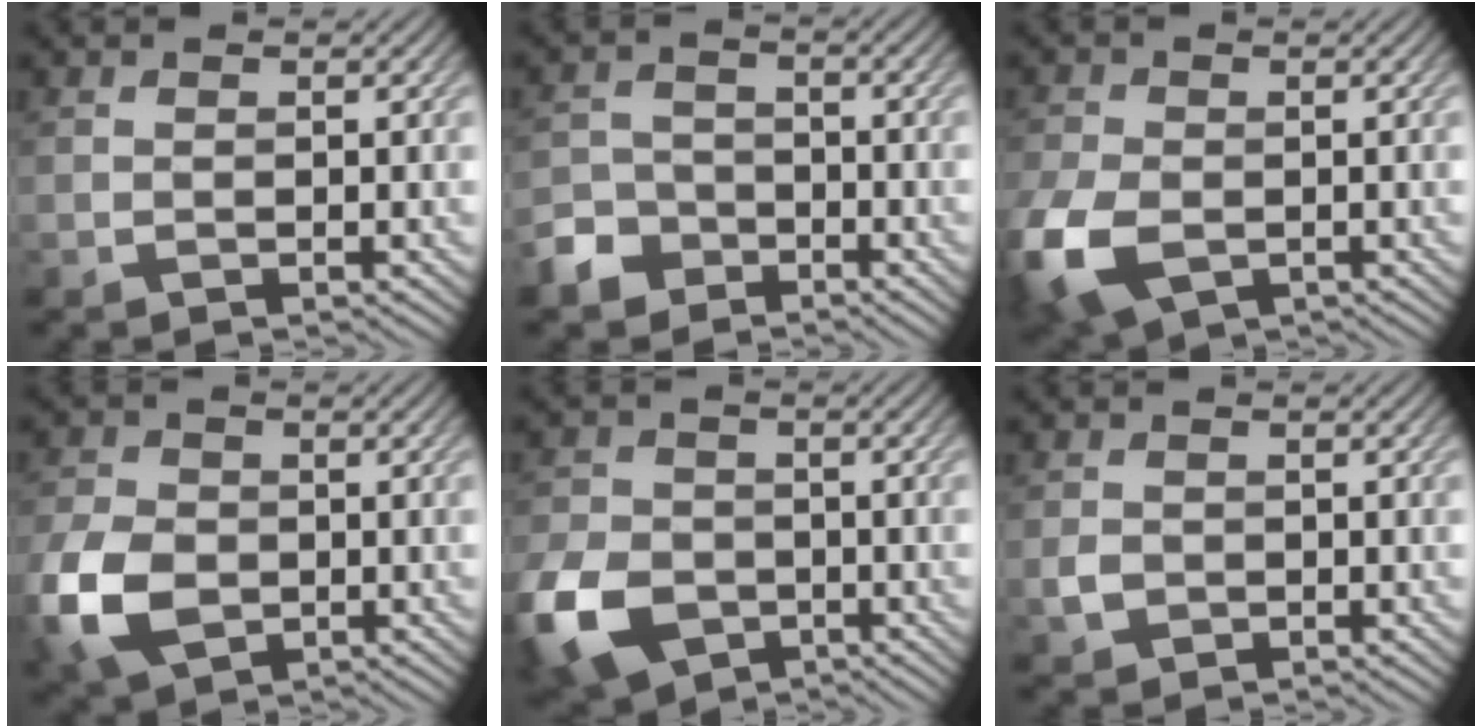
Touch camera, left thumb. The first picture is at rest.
{"total": 4.9, "force": [-3.4, 3.3, 1.4], "torque": [-0.036, 0.001, -0.076]}
{"total": 9.2, "force": [-3.3, 5.9, 6.2], "torque": [-0.182, -0.027, -0.061]}
{"total": 9.8, "force": [-2.7, 7.0, 6.3], "torque": [-0.180, -0.021, -0.062]}
{"total": 11.3, "force": [-5.0, 8.0, 6.1], "torque": [-0.174, -0.035, -0.100]}
{"total": 1.8, "force": [-0.5, 1.5, 0.8], "torque": [-0.017, -0.004, -0.013]}